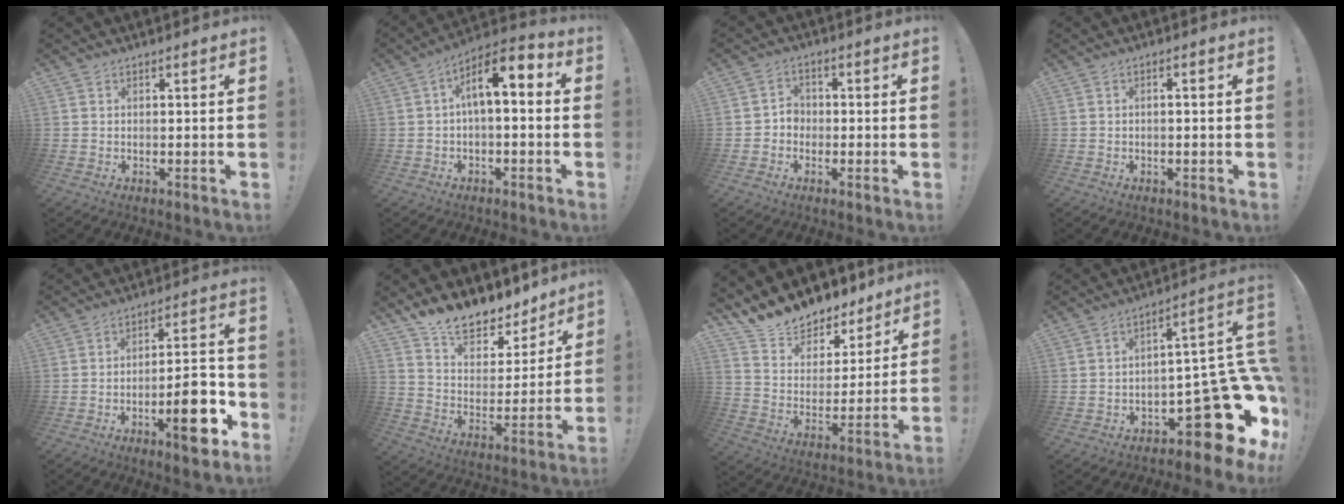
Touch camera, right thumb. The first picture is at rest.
{"total": 9.1, "force": [1.8, 3.5, 8.3], "torque": [-0.132, -0.007, 0.033]}
{"total": 3.6, "force": [-1.6, 2.8, 1.5], "torque": [-0.026, 0.011, -0.029]}
{"total": 1.4, "force": [-0.9, 0.0, 1.1], "torque": [-0.022, 0.004, -0.016]}
{"total": 13.4, "force": [-6.4, 4.3, 11.0], "torque": [-0.132, 0.035, -0.099]}
{"total": 12.5, "force": [11.0, 4.4, 3.9], "torque": [-0.070, -0.096, 0.197]}
{"total": 12.4, "force": [11.4, 4.6, 1.6], "torque": [-0.043, -0.106, 0.206]}
{"total": 20.4, "force": [-8.7, 7.9, 16.7], "torque": [-0.183, 0.031, -0.126]}